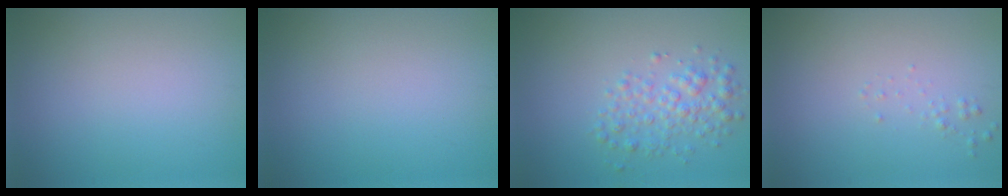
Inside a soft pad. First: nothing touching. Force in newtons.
{"total": 0.0}
{"total": 3.0, "press": 3.0, "slide": 0.0}
{"total": 0.6, "press": 0.6, "slide": 0.0}